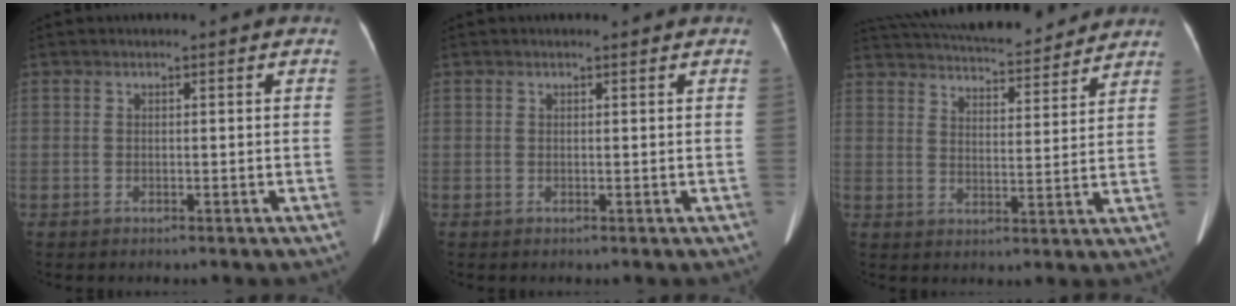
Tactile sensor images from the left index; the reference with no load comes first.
{"total": 0.8, "force": [0.7, 0.1, 0.3], "torque": [-0.009, 0.006, 0.012]}
{"total": 19.5, "force": [17.7, 3.9, 7.2], "torque": [-0.132, 0.027, 0.253]}